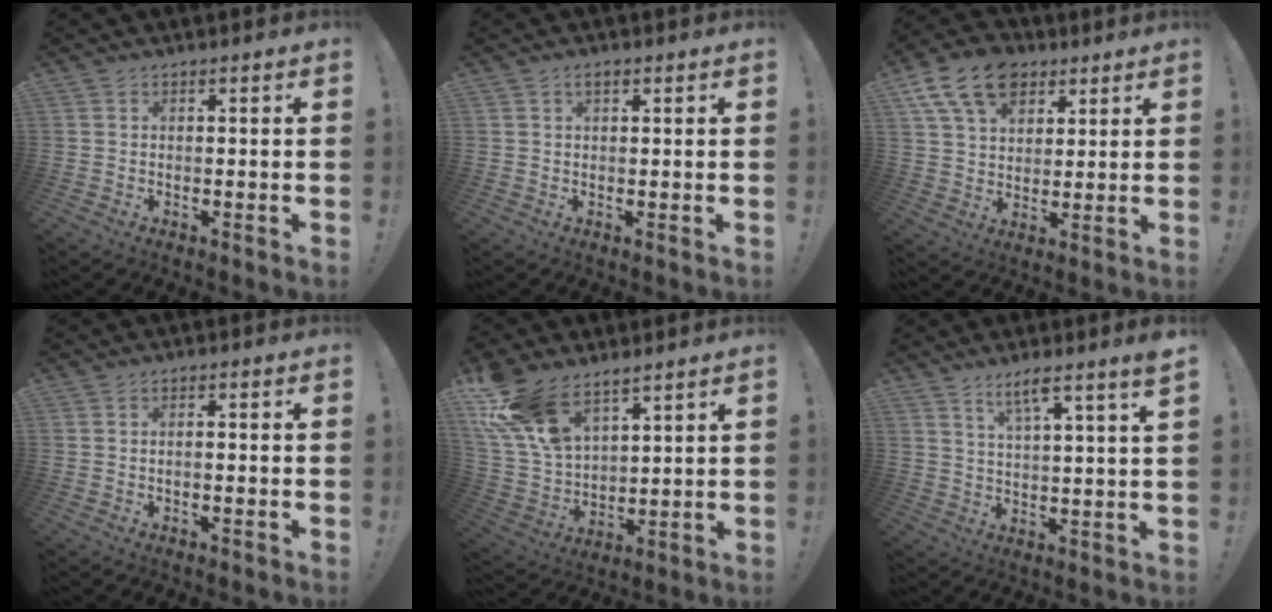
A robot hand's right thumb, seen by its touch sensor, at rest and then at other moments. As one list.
[{"total": 1.8, "force": [1.0, 0.8, 1.4], "torque": [-0.027, 0.002, 0.016]}, {"total": 15.4, "force": [7.9, 10.5, 8.1], "torque": [-0.131, -0.032, 0.151]}, {"total": 1.5, "force": [-0.9, 0.1, 1.2], "torque": [-0.029, 0.006, -0.015]}, {"total": 14.9, "force": [10.3, 7.3, 7.9], "torque": [-0.171, -0.061, 0.199]}, {"total": 6.9, "force": [4.8, -0.3, 5.0], "torque": [-0.081, -0.029, 0.076]}]